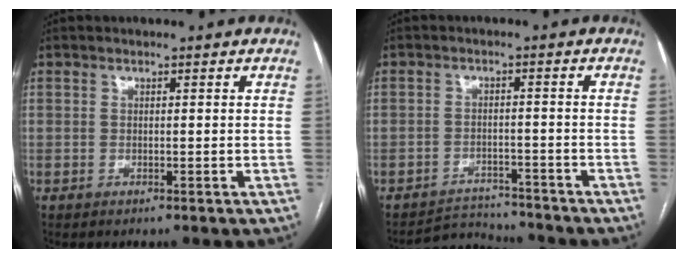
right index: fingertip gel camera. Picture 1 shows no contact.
{"total": 5.1, "force": [-4.9, 0.7, -1.1], "torque": [0.021, 0.007, -0.078]}